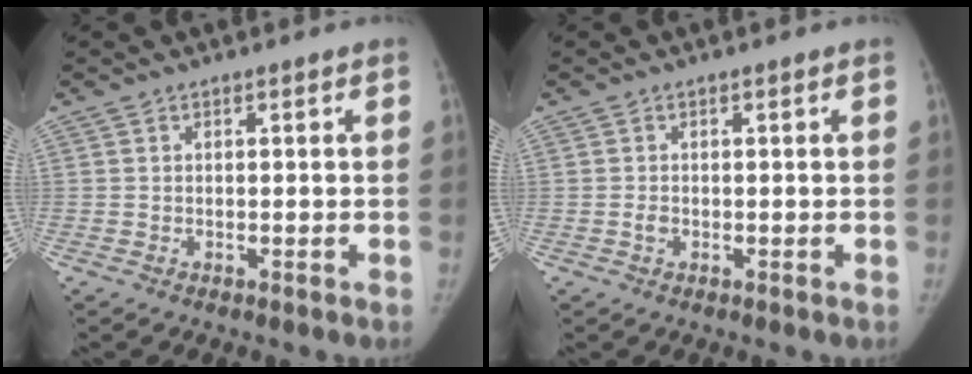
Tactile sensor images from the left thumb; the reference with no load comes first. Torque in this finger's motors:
{"motor_torque": [0.03, 0.30, 0.46, -0.42, 0.02]}